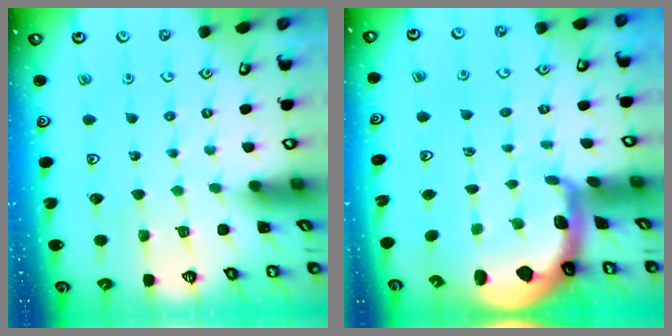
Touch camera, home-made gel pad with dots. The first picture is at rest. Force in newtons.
{"total": 1.9, "press": 1.8, "slide": 0.4}